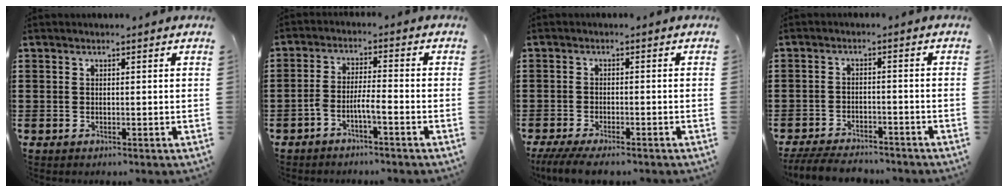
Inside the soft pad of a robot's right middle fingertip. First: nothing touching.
{"total": 3.2, "force": [-2.2, 0.3, 2.3], "torque": [-0.050, 0.001, -0.045]}
{"total": 3.6, "force": [-3.3, 0.6, 1.4], "torque": [-0.037, -0.007, -0.069]}
{"total": 4.5, "force": [-4.3, 0.8, 0.9], "torque": [-0.022, 0.002, -0.089]}